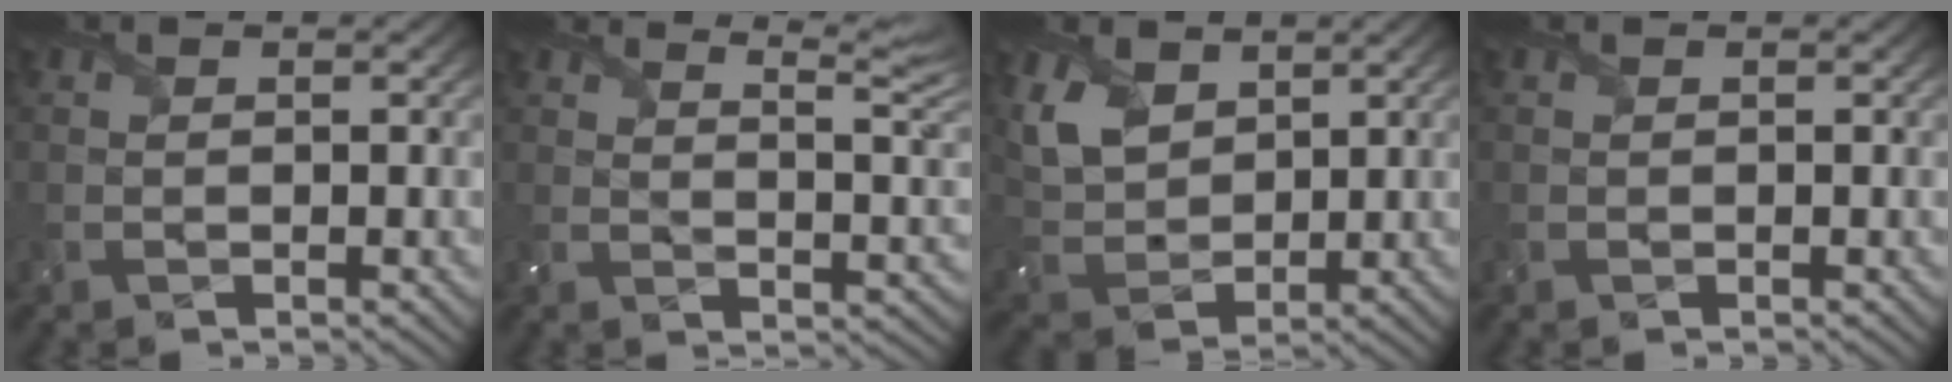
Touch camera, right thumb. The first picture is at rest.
{"total": 7.9, "force": [6.1, 1.9, 4.7], "torque": [-0.079, 0.008, 0.080]}
{"total": 7.4, "force": [3.9, 4.6, 4.3], "torque": [-0.127, -0.002, 0.078]}
{"total": 0.0}